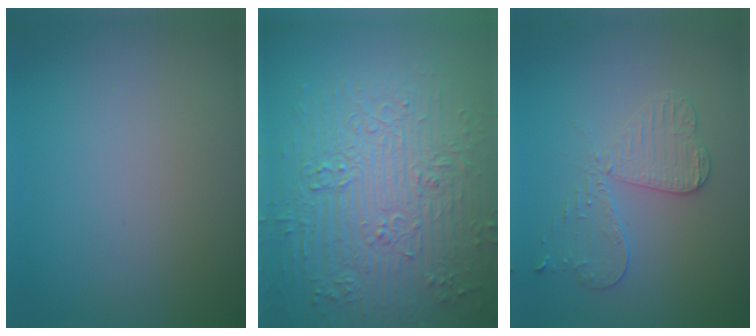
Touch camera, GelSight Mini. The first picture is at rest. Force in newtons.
{"total": 9.4, "press": 6.8, "slide": 6.5}
{"total": 3.4, "press": 3.2, "slide": 1.3}